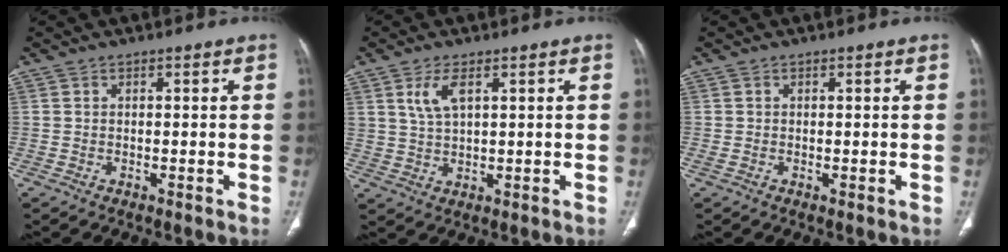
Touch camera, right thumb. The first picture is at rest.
{"total": 4.9, "force": [2.2, 2.1, 3.8], "torque": [-0.078, -0.008, 0.052]}
{"total": 0.8, "force": [-0.1, 0.3, 0.7], "torque": [-0.017, -0.004, 0.000]}